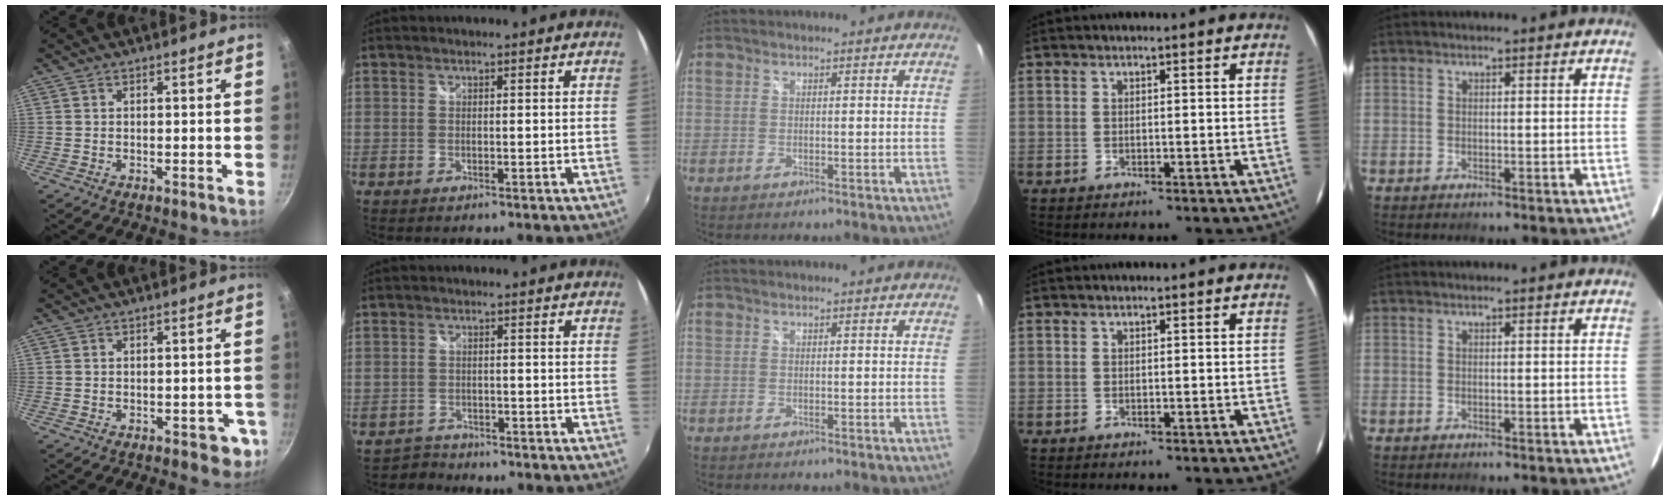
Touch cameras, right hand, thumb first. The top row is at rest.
{"thumb": {"total": 4.6, "force": [-1.5, 2.8, 3.3], "torque": [-0.013, 0.012, -0.012]}, "index": {"total": 2.6, "force": [-2.0, 1.5, -0.8], "torque": [0.009, 0.011, -0.037]}}